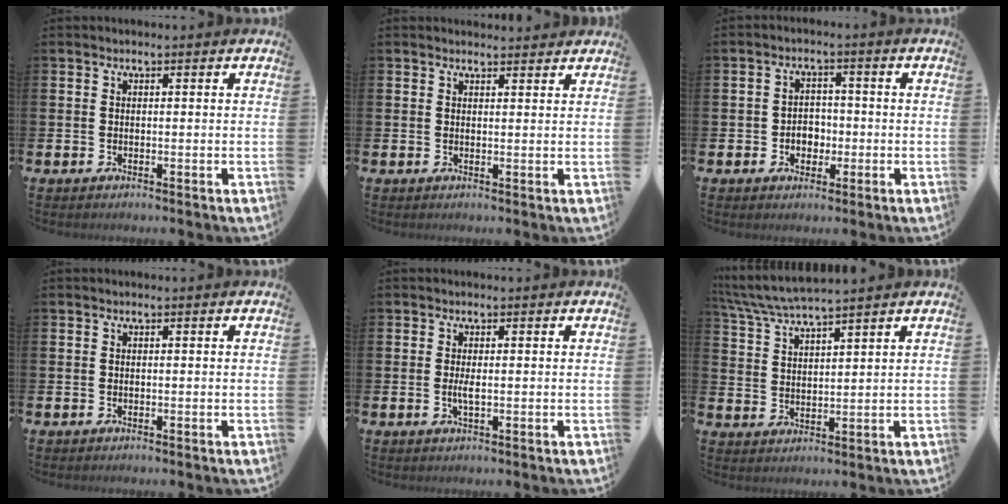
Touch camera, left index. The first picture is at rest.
{"total": 1.6, "force": [1.6, 0.2, -0.1], "torque": [0.009, -0.008, 0.027]}
{"total": 2.9, "force": [-0.8, 2.5, 1.3], "torque": [-0.023, 0.004, -0.022]}
{"total": 0.0}
{"total": 1.6, "force": [-0.1, 0.4, 1.5], "torque": [-0.028, -0.001, -0.003]}
{"total": 5.2, "force": [5.0, -0.1, 1.4], "torque": [-0.052, -0.025, 0.090]}